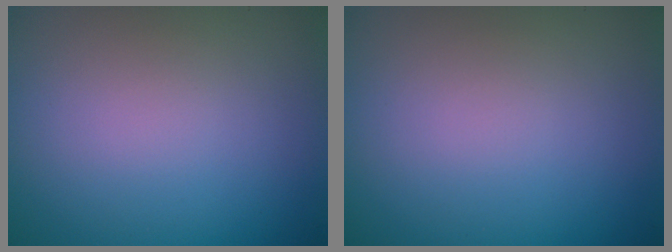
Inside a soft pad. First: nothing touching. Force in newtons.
{"total": 0.0}